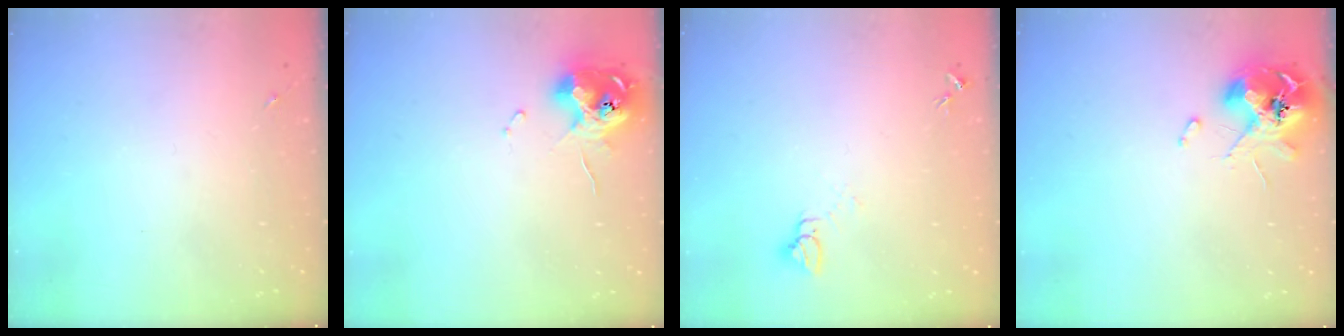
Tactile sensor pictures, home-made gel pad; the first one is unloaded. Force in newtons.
{"total": 12.1, "press": 12.0, "slide": 1.2}
{"total": 4.5, "press": 4.4, "slide": 0.2}
{"total": 14.3, "press": 14.2, "slide": 1.4}